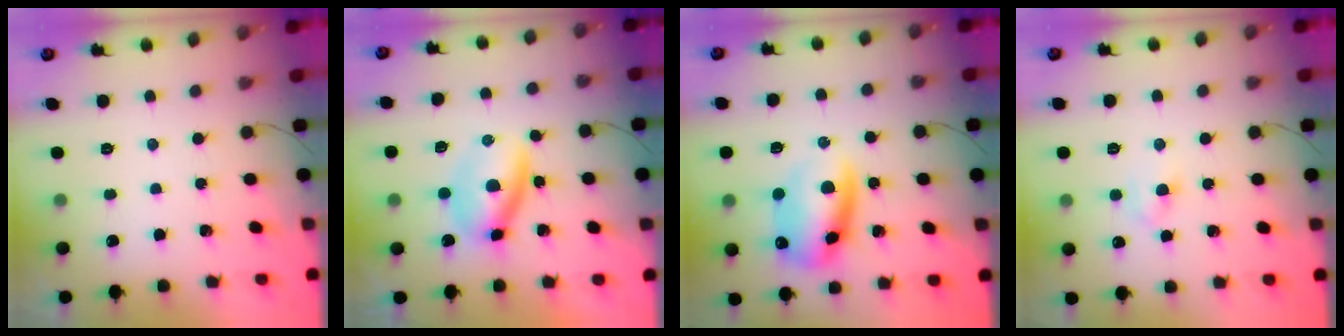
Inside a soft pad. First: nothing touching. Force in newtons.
{"total": 6.0, "press": 5.9, "slide": 1.1}
{"total": 12.1, "press": 11.8, "slide": 2.4}
{"total": 3.9, "press": 3.7, "slide": 1.1}